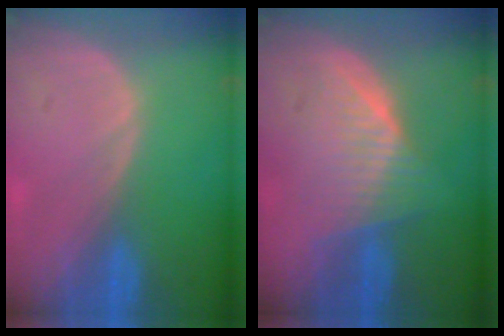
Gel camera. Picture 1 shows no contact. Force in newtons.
{"total": 6.4, "press": 6.2, "slide": 1.7}